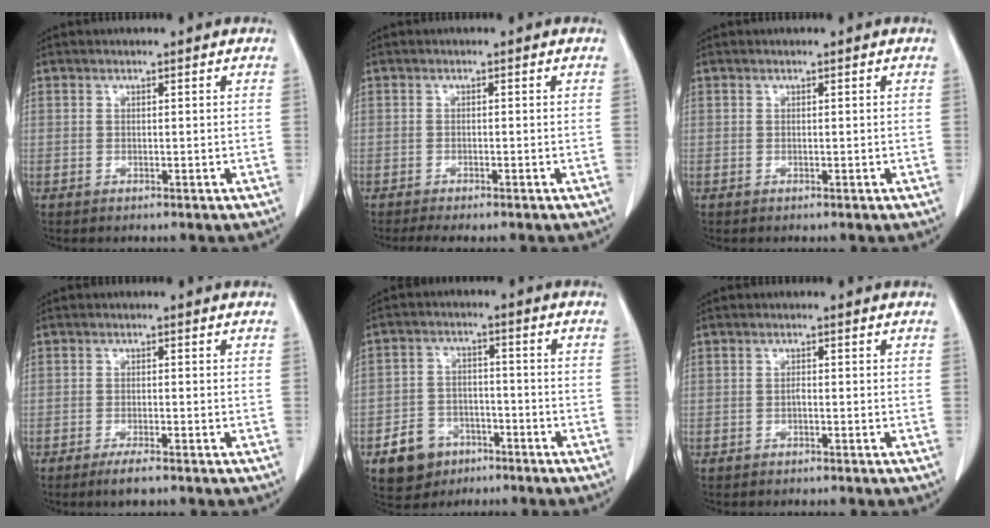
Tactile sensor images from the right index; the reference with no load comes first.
{"total": 2.1, "force": [-1.5, 0.4, 1.4], "torque": [-0.026, -0.005, -0.024]}
{"total": 0.0}
{"total": 2.7, "force": [-1.9, 0.3, 1.9], "torque": [-0.034, -0.004, -0.032]}
{"total": 7.2, "force": [-4.0, 5.7, 2.0], "torque": [-0.042, 0.016, -0.057]}
{"total": 0.5, "force": [-0.3, 0.1, 0.4], "torque": [-0.010, 0.001, -0.006]}